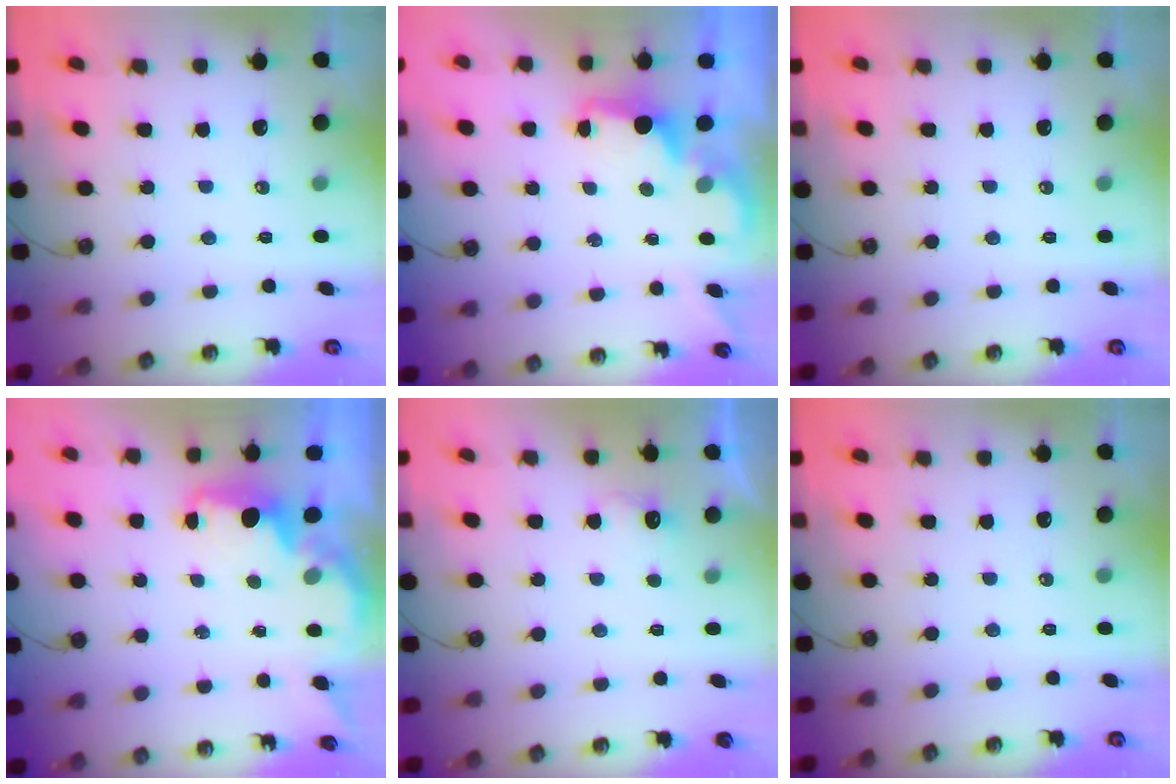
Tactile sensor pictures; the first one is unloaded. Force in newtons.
{"total": 1.7, "press": 1.6, "slide": 0.7}
{"total": 0.0}
{"total": 2.0, "press": 1.9, "slide": 0.7}
{"total": 6.0, "press": 5.9, "slide": 1.0}
{"total": 0.0}